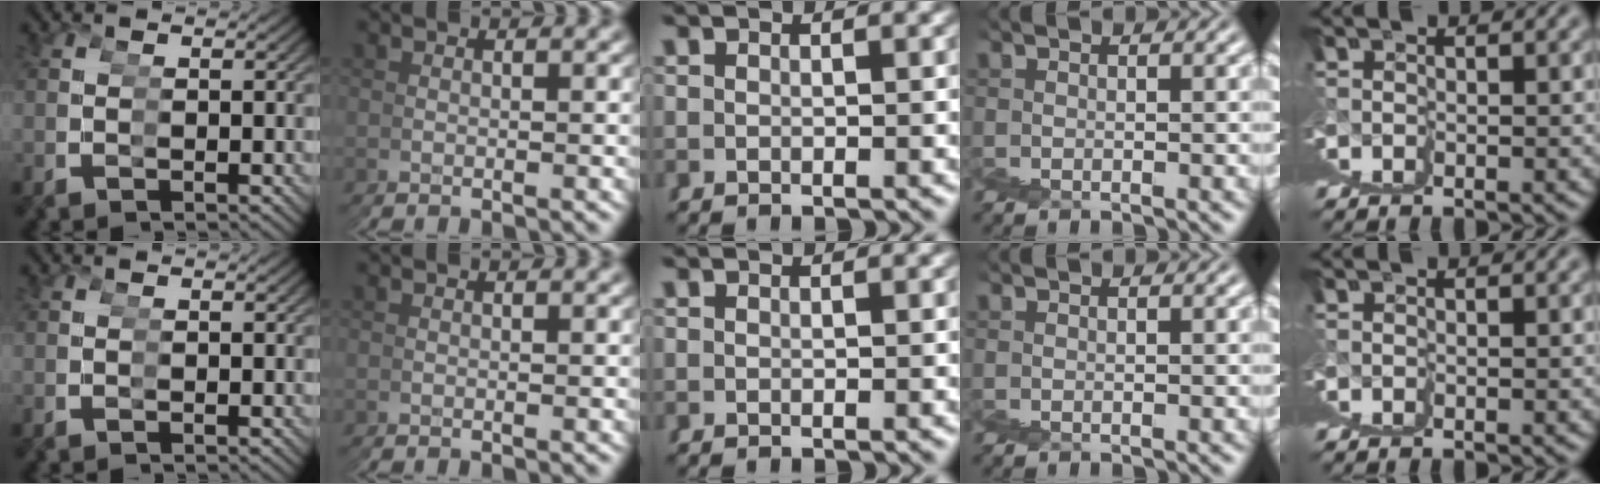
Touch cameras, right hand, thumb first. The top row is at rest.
{}